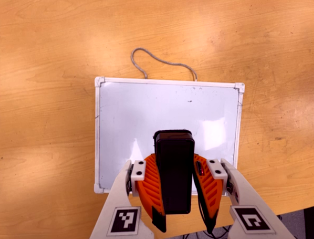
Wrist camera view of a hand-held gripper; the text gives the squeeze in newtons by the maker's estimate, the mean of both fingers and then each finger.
{"total": 8.4, "left": 6.9, "right": 9.9}